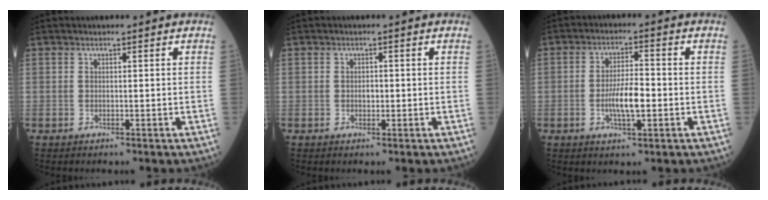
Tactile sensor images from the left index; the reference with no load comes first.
{"total": 0.9, "force": [-0.3, 0.6, 0.7], "torque": [-0.009, -0.002, -0.006]}
{"total": 5.6, "force": [-1.5, 1.3, 5.2], "torque": [-0.102, -0.003, -0.029]}